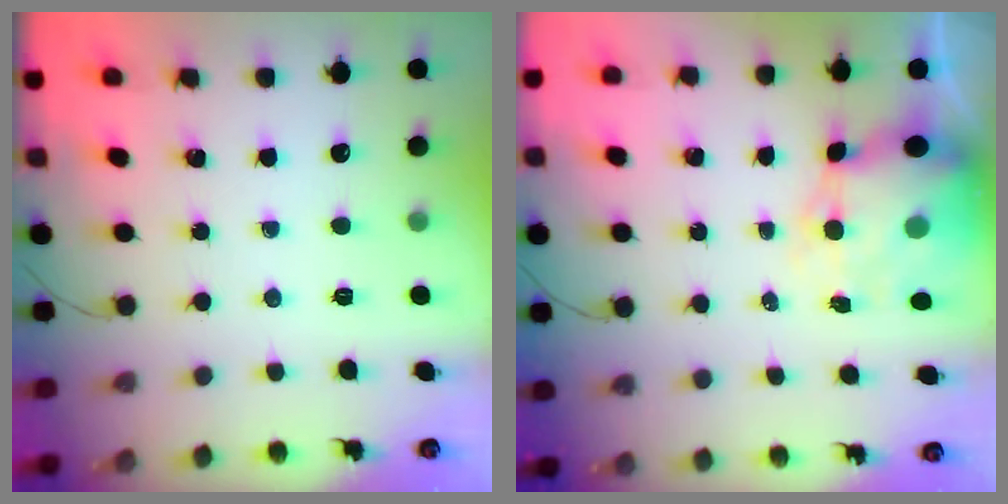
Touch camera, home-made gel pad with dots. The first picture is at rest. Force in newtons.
{"total": 9.6, "press": 9.2, "slide": 2.7}